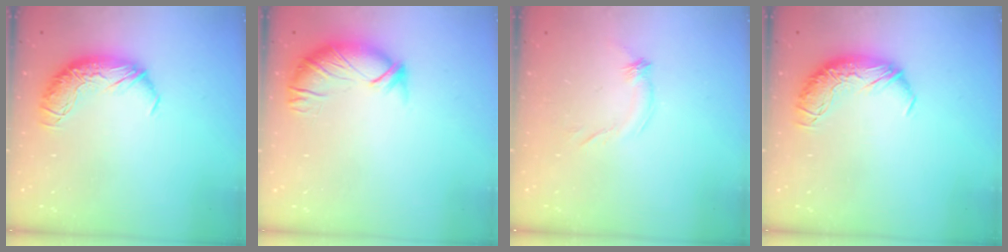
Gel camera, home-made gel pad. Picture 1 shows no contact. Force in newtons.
{"total": 3.3, "press": 3.1, "slide": 1.2}
{"total": 5.3, "press": 5.1, "slide": 1.3}
{"total": 0.0}